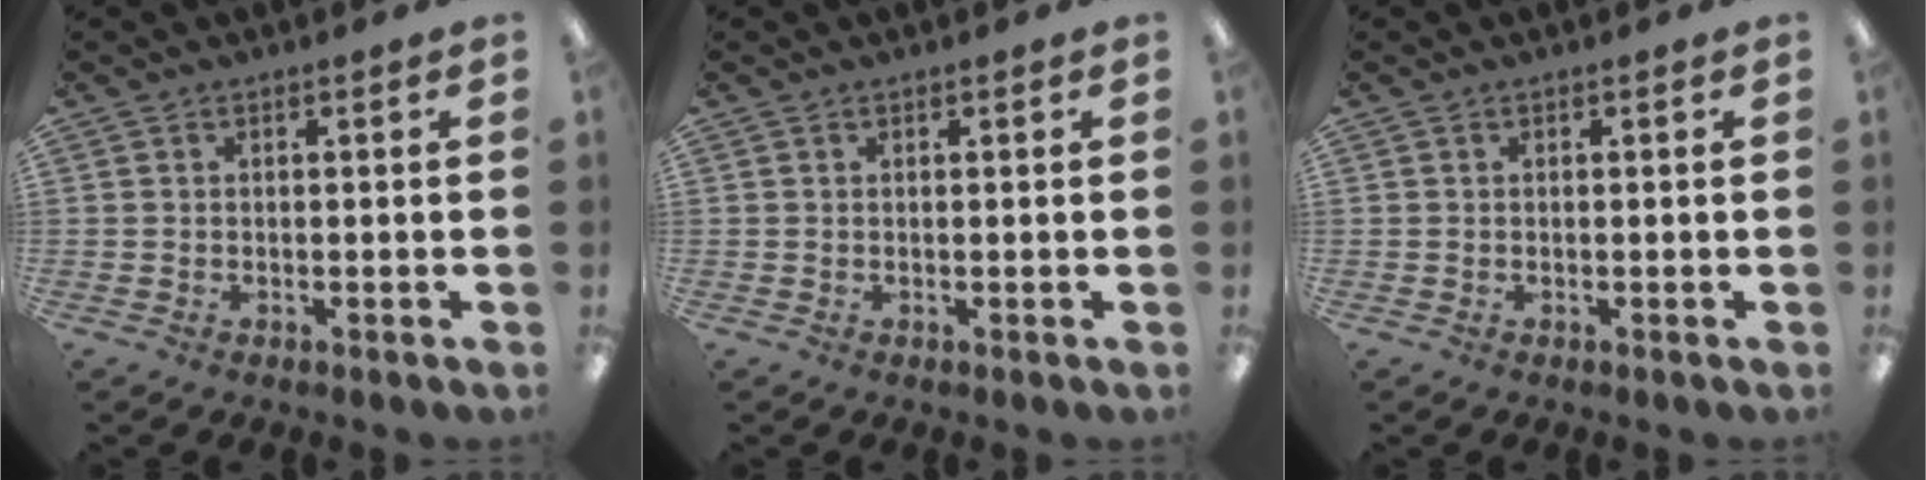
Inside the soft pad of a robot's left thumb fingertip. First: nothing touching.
{"total": 0.5, "force": [0.4, 0.1, 0.4], "torque": [-0.007, 0.001, 0.006]}
{"total": 0.0}